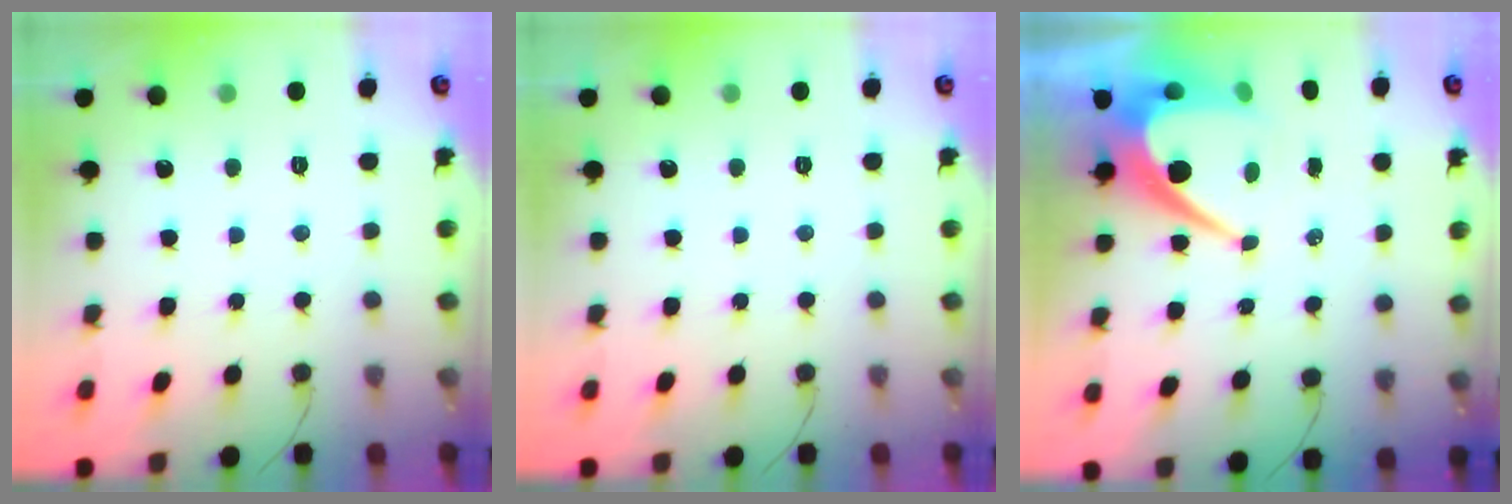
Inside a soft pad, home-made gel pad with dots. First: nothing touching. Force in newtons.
{"total": 0.0}
{"total": 11.0, "press": 11.0, "slide": 1.0}